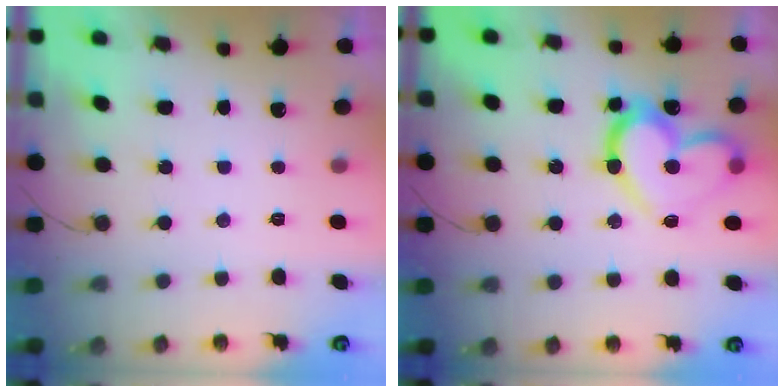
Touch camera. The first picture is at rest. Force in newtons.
{"total": 18.8, "press": 18.7, "slide": 2.3}